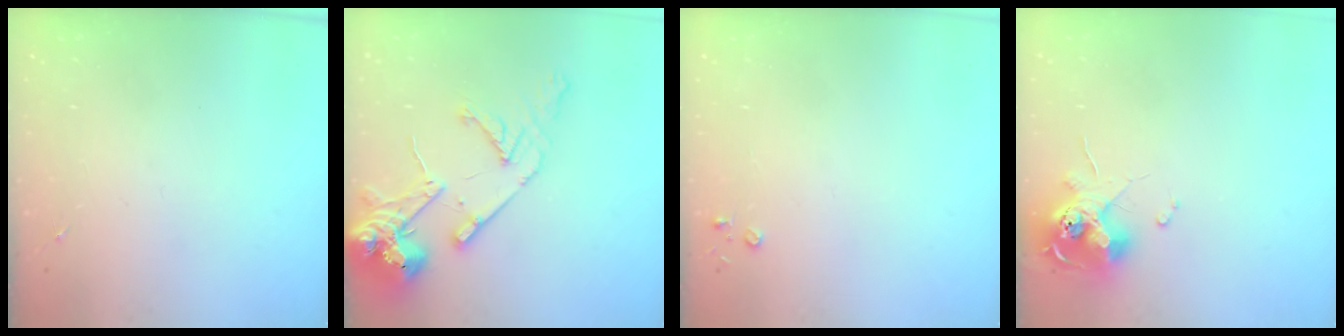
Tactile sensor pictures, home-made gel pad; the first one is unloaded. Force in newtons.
{"total": 15.7, "press": 15.5, "slide": 2.3}
{"total": 2.8, "press": 2.8, "slide": 0.3}
{"total": 13.5, "press": 13.4, "slide": 1.2}